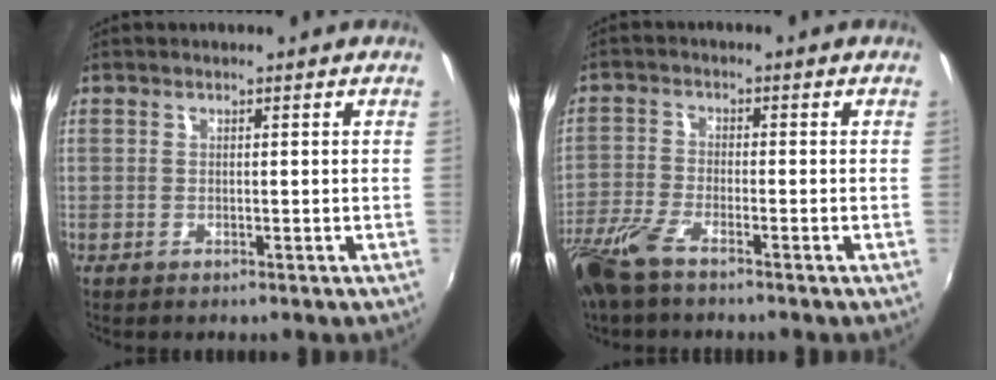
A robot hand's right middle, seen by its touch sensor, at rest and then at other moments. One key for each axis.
{"total": 7.9, "fx": -6.0, "fy": 1.8, "fz": 4.9, "tx": -0.125, "ty": -0.021, "tz": -0.124}